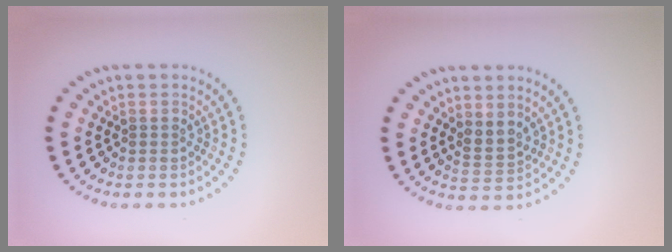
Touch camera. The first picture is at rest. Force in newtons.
{"total": 1.9, "press": 1.3, "slide": 1.4}